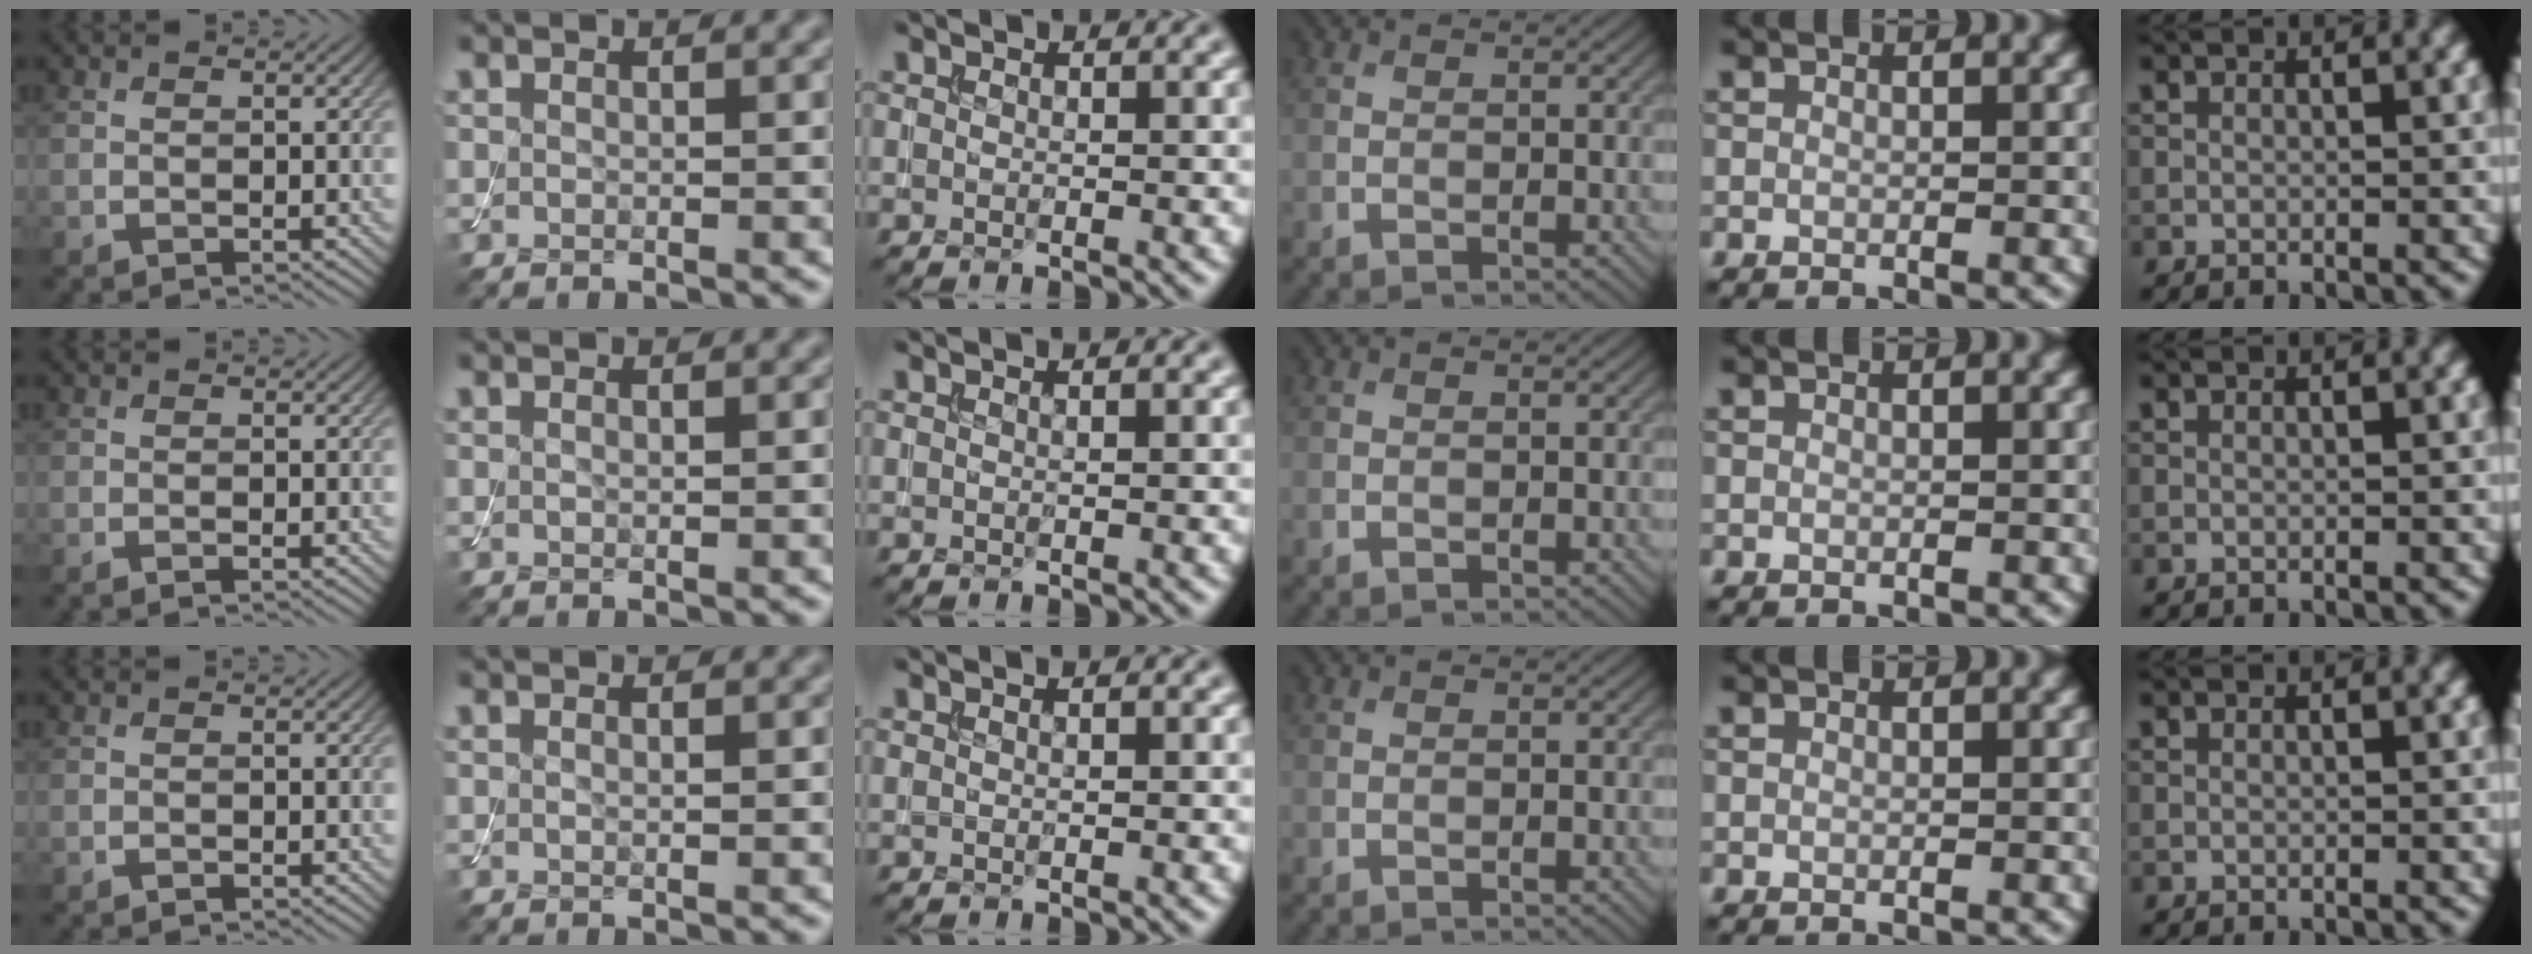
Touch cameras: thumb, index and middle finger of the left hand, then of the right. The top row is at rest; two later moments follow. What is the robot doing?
{"motion": "assemble", "object": "toy tower of hanoi"}